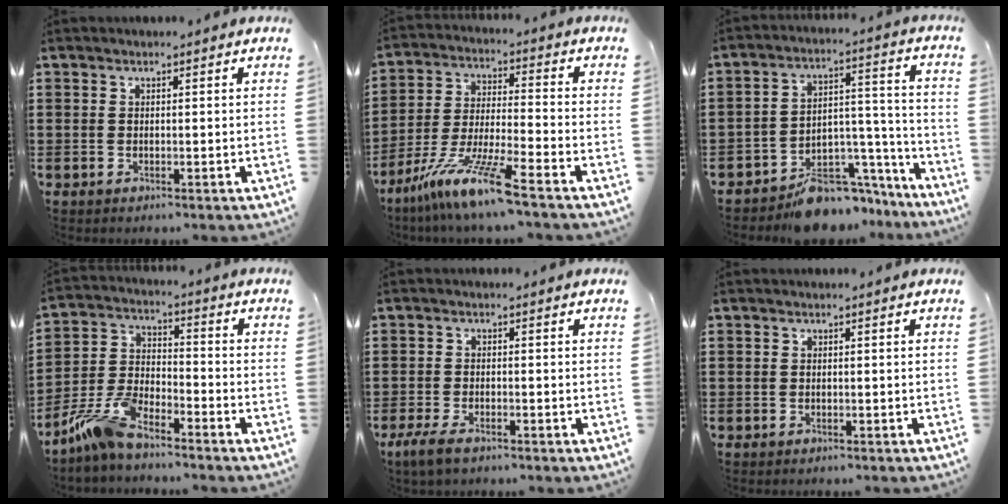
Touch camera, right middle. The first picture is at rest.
{"total": 10.4, "force": [-7.9, -0.4, 6.8], "torque": [-0.140, -0.004, -0.158]}
{"total": 8.4, "force": [-7.3, 3.3, 2.5], "torque": [-0.024, 0.038, -0.130]}
{"total": 8.6, "force": [-7.1, 2.1, 4.3], "torque": [-0.112, 0.002, -0.143]}
{"total": 2.5, "force": [-1.5, 0.8, 1.8], "torque": [-0.044, 0.000, -0.032]}
{"total": 0.0}